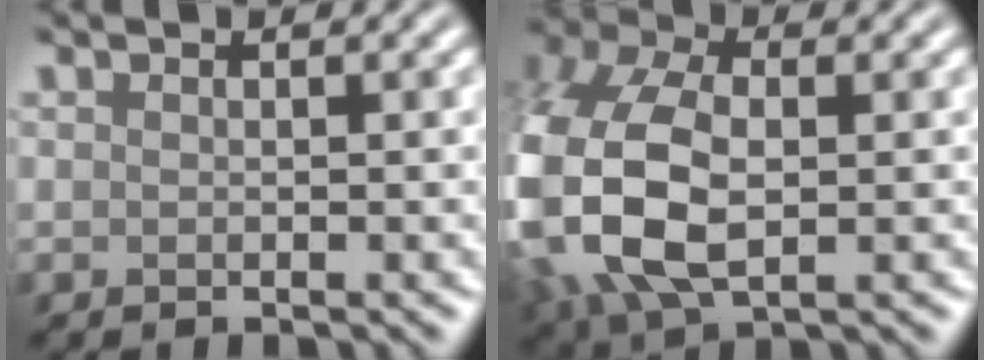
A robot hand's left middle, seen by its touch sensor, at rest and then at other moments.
{"total": 14.4, "force": [-1.7, 9.4, 10.8], "torque": [-0.283, -0.025, -0.022]}